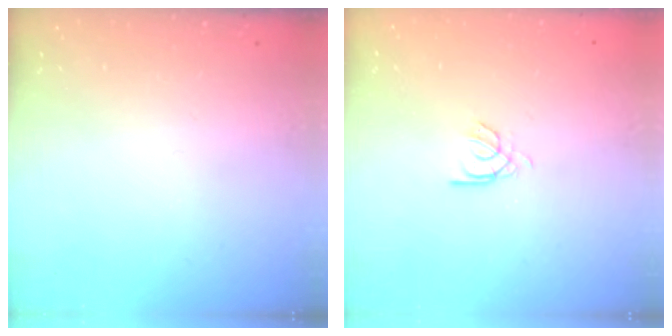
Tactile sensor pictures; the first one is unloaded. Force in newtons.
{"total": 2.0, "press": 1.9, "slide": 0.4}